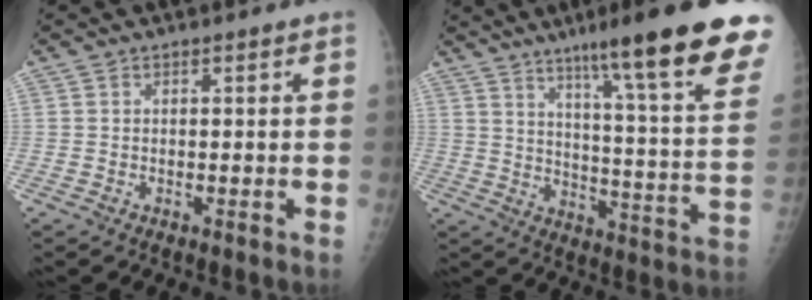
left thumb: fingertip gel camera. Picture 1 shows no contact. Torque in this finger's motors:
{"motor_torque": [2.62, 1.16, 1.70, -1.07, 0.33]}